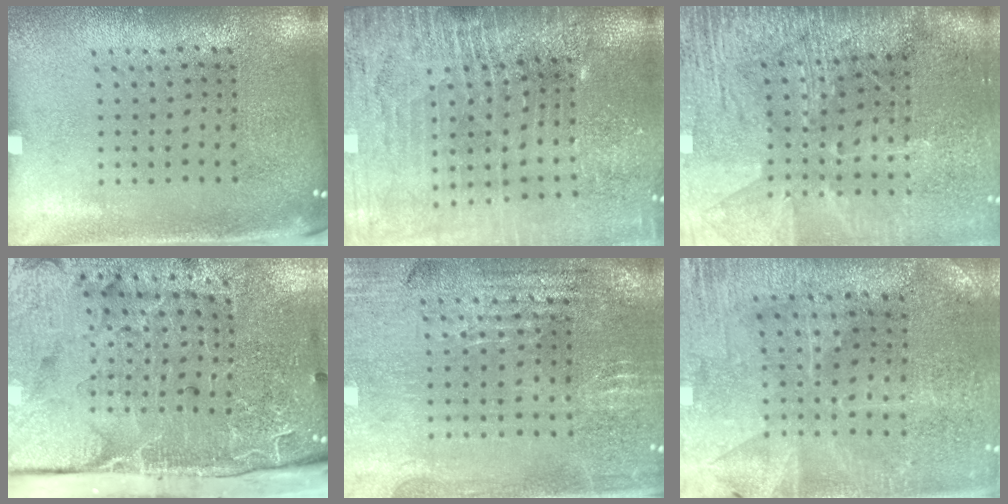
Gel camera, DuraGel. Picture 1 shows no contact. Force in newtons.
{"total": 4.2, "press": 3.6, "slide": 2.1}
{"total": 3.8, "press": 3.3, "slide": 1.8}
{"total": 4.8, "press": 4.0, "slide": 2.6}
{"total": 1.8, "press": 1.7, "slide": 0.4}
{"total": 0.9, "press": 0.8, "slide": 0.3}